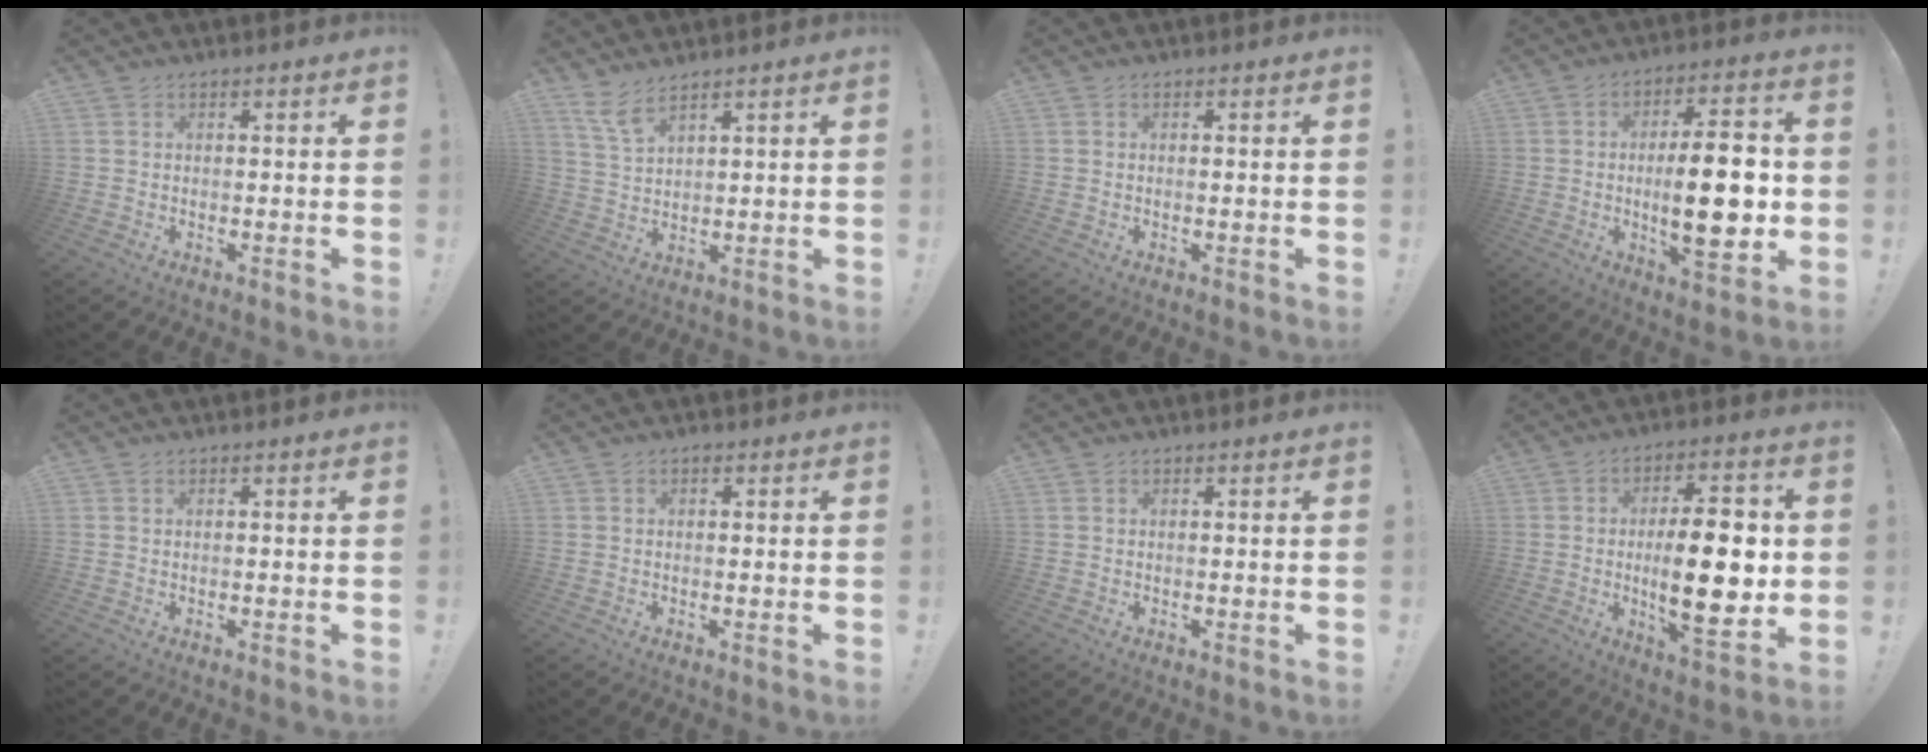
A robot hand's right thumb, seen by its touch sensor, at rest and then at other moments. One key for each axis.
{"total": 5.9, "fx": 4.5, "fy": 1.2, "fz": 3.6, "tx": -0.074, "ty": -0.023, "tz": 0.083}
{"total": 0.0}
{"total": 18.6, "fx": -1.0, "fy": 6.3, "fz": 17.5, "tx": -0.281, "ty": -0.006, "tz": -0.019}
{"total": 0.0}
{"total": 0.0}
{"total": 0.0}
{"total": 20.2, "fx": -0.2, "fy": 7.4, "fz": 18.8, "tx": -0.303, "ty": -0.012, "tz": -0.008}